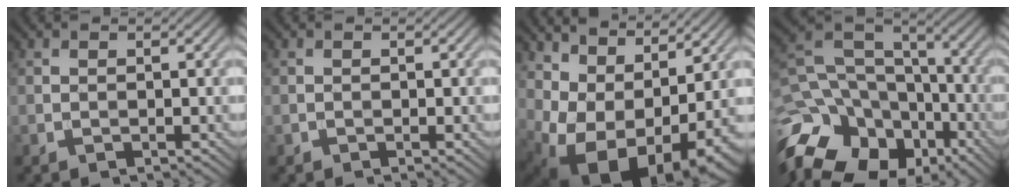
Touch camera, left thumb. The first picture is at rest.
{"total": 0.0}
{"total": 12.0, "force": [1.5, 7.5, 9.3], "torque": [-0.181, -0.022, 0.054]}
{"total": 21.7, "force": [-12.3, 15.5, 9.0], "torque": [-0.215, -0.045, -0.191]}